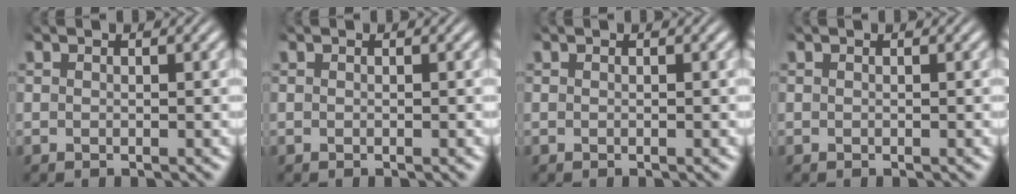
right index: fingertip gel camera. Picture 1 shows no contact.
{"total": 0.0}
{"total": 0.0}
{"total": 0.0}